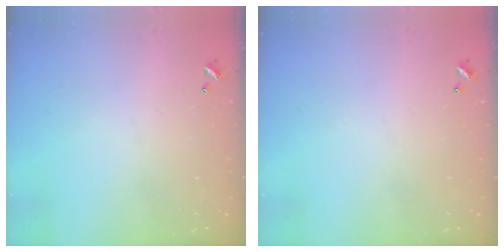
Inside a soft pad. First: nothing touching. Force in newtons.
{"total": 0.0}